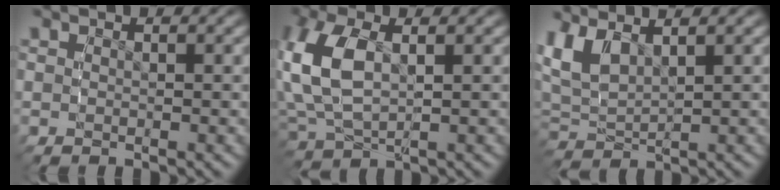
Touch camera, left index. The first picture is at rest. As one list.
[{"total": 7.0, "force": [1.4, 4.8, 4.8], "torque": [-0.141, -0.010, 0.038]}, {"total": 5.9, "force": [1.9, 4.4, 3.4], "torque": [-0.112, -0.008, 0.040]}]